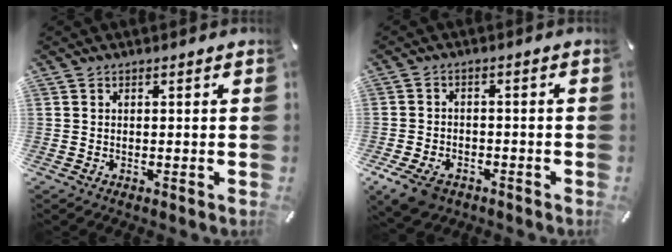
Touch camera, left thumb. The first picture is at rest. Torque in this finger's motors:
{"motor_torque": [0.08, 0.22, 0.09, 0.09, 0.13]}